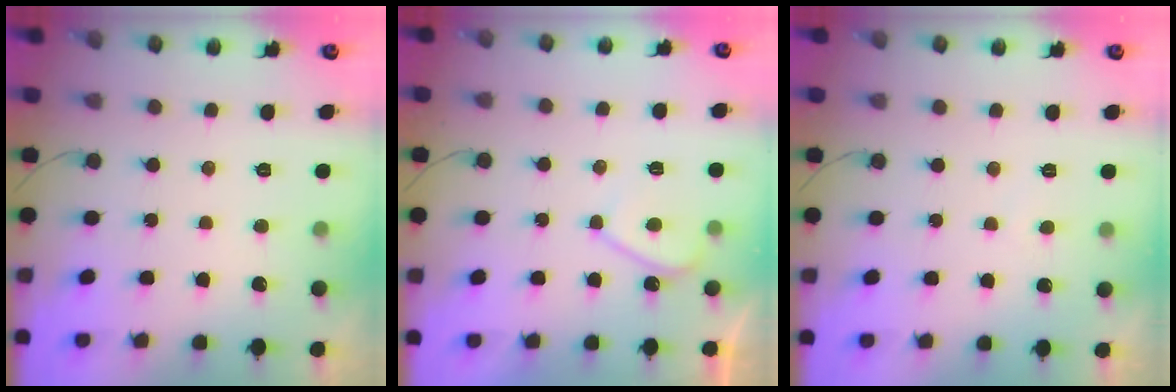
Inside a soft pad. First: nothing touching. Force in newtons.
{"total": 3.6, "press": 3.6, "slide": 0.7}
{"total": 2.1, "press": 2.1, "slide": 0.2}